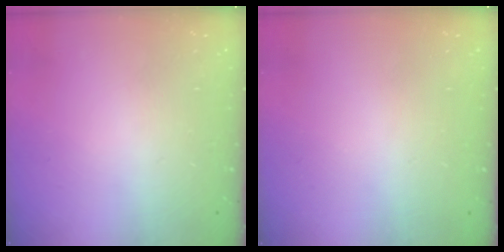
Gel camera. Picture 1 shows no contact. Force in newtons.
{"total": 0.0}